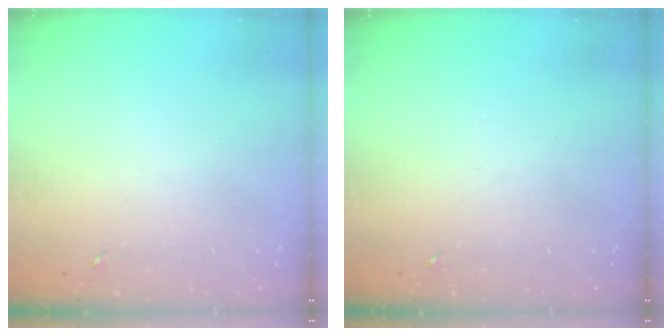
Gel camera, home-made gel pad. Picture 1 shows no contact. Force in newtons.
{"total": 0.0}